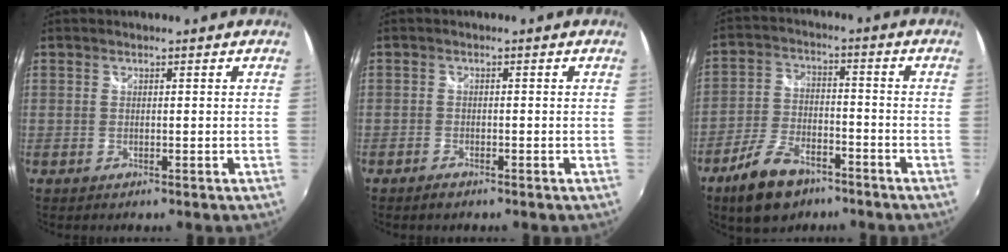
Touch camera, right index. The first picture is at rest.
{"total": 1.6, "force": [-1.3, 0.7, 0.6], "torque": [-0.017, -0.001, -0.028]}
{"total": 11.0, "force": [-7.4, 5.5, 5.9], "torque": [-0.137, -0.001, -0.134]}